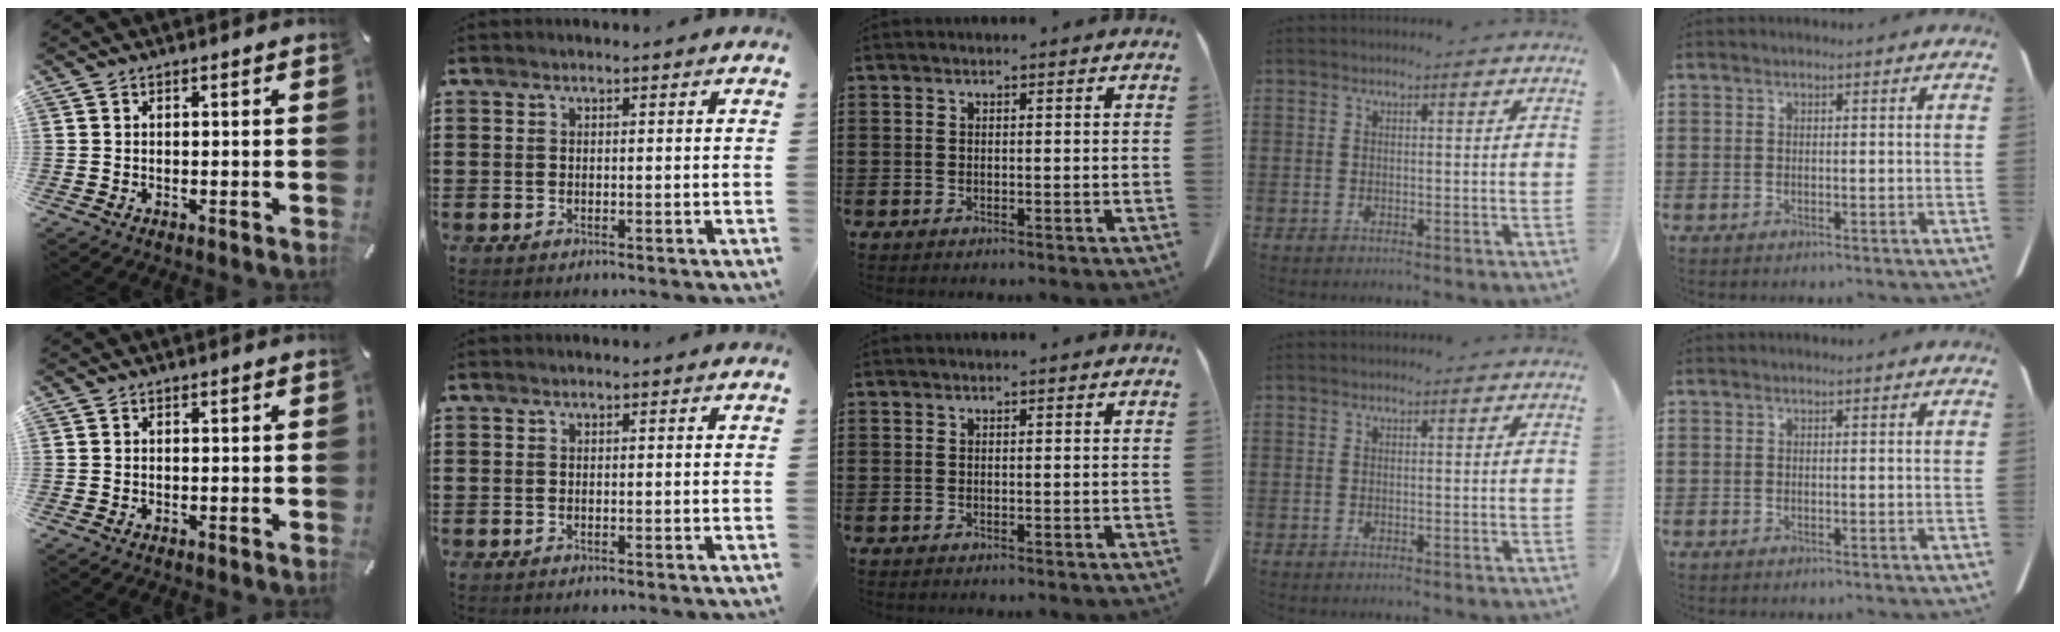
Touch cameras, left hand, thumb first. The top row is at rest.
{}